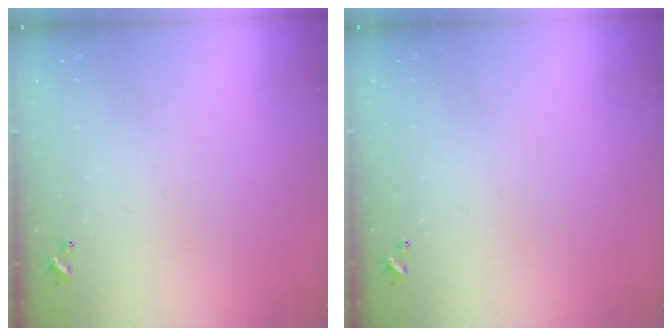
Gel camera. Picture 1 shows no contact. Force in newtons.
{"total": 0.0}